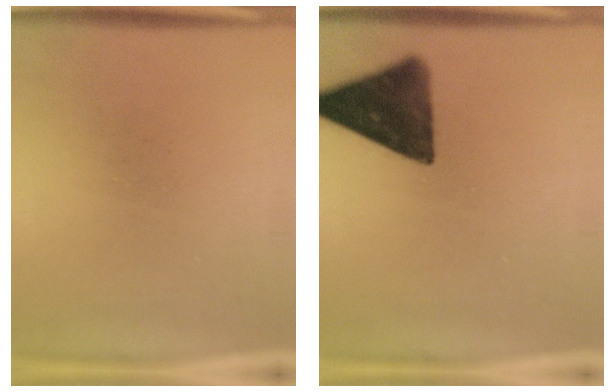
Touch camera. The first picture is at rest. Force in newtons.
{"total": 12.6}